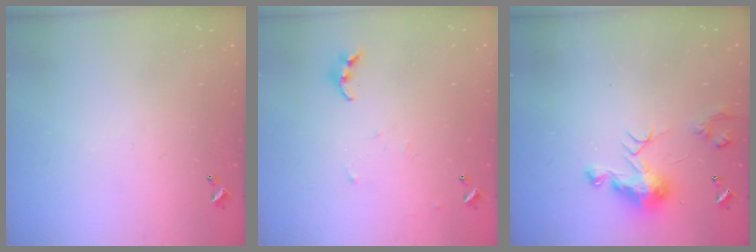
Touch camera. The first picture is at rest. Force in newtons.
{"total": 4.7, "press": 4.7, "slide": 0.5}
{"total": 8.3, "press": 8.3, "slide": 0.1}